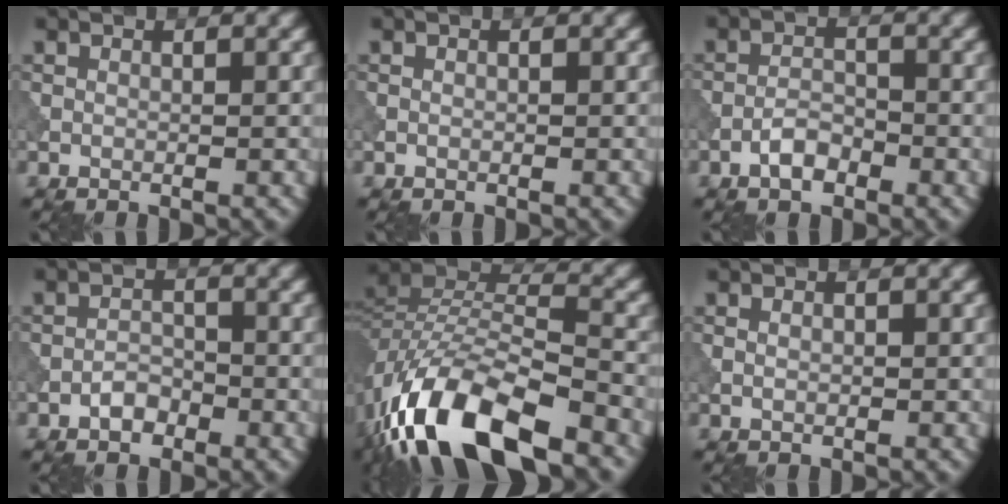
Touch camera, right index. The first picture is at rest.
{"total": 0.0}
{"total": 2.5, "force": [-1.6, 1.1, 1.5], "torque": [-0.024, 0.006, -0.032]}
{"total": 1.9, "force": [-1.3, 1.0, 0.9], "torque": [-0.014, 0.005, -0.025]}
{"total": 13.3, "force": [-8.3, 5.1, 9.0], "torque": [-0.175, -0.003, -0.159]}
{"total": 0.8, "force": [-0.1, 0.5, 0.6], "torque": [-0.012, -0.001, -0.001]}